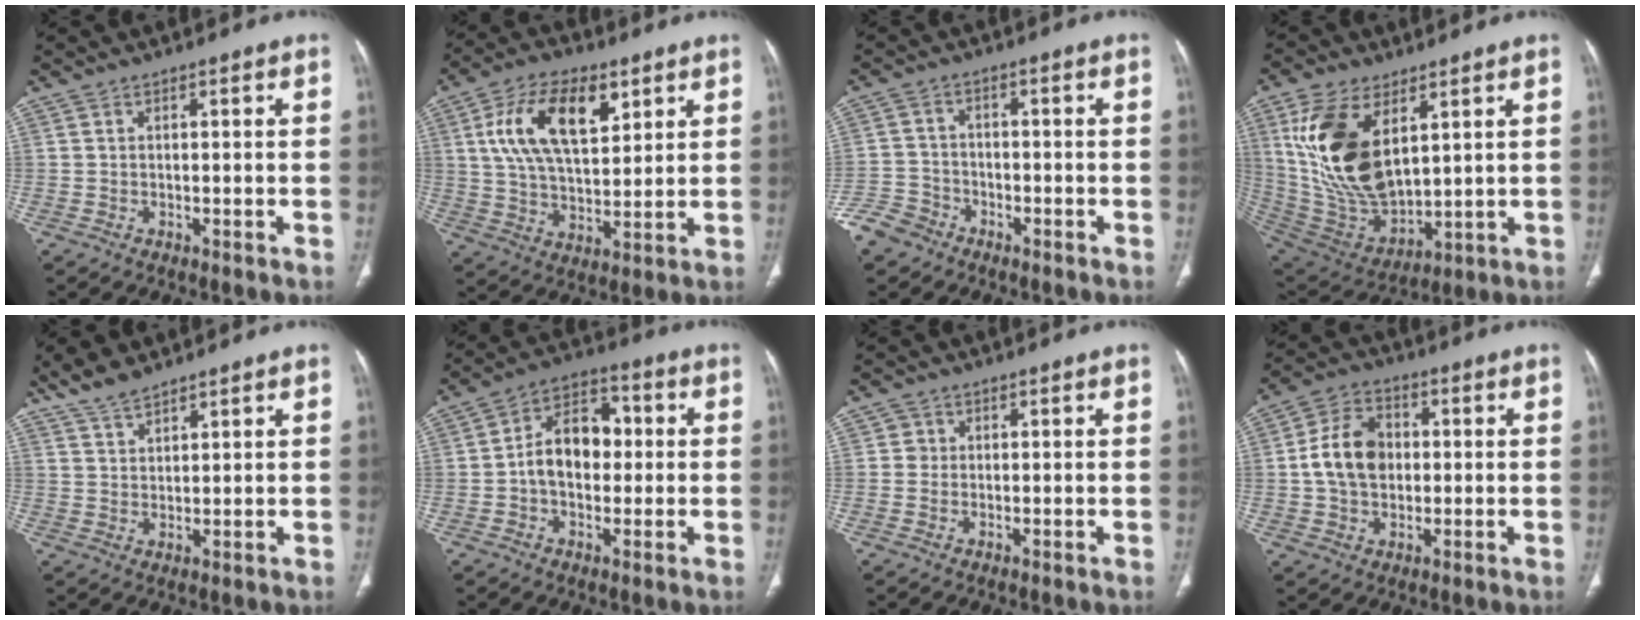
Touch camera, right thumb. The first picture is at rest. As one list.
[{"total": 16.1, "force": [6.2, 8.4, 12.3], "torque": [-0.205, -0.011, 0.116]}, {"total": 6.4, "force": [-4.4, 4.3, 1.4], "torque": [-0.021, 0.022, -0.091]}, {"total": 20.0, "force": [6.6, 10.7, 15.5], "torque": [-0.290, -0.032, 0.142]}, {"total": 4.9, "force": [4.3, 1.4, 2.0], "torque": [-0.037, -0.013, 0.088]}, {"total": 11.3, "force": [-0.1, 7.7, 8.2], "torque": [-0.110, 0.032, -0.011]}, {"total": 1.5, "force": [0.1, 1.5, 0.1], "torque": [0.008, 0.004, -0.001]}, {"total": 10.9, "force": [0.4, 8.1, 7.3], "torque": [-0.115, 0.017, 0.002]}]